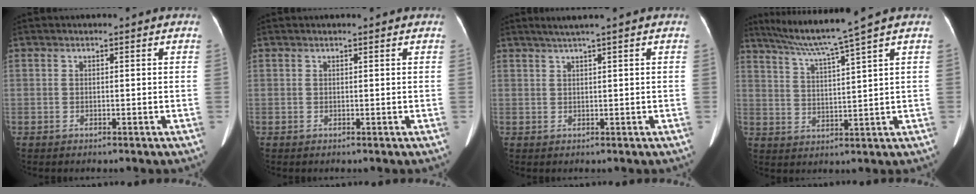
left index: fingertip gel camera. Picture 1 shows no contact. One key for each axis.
{"total": 0.8, "fx": 0.7, "fy": 0.1, "fz": 0.3, "tx": -0.007, "ty": 0.013, "tz": 0.009}
{"total": 2.4, "fx": 1.6, "fy": -0.6, "fz": 1.6, "tx": -0.036, "ty": 0.004, "tz": 0.035}
{"total": 9.1, "fx": 7.2, "fy": -2.6, "fz": 4.9, "tx": -0.087, "ty": -0.001, "tz": 0.129}